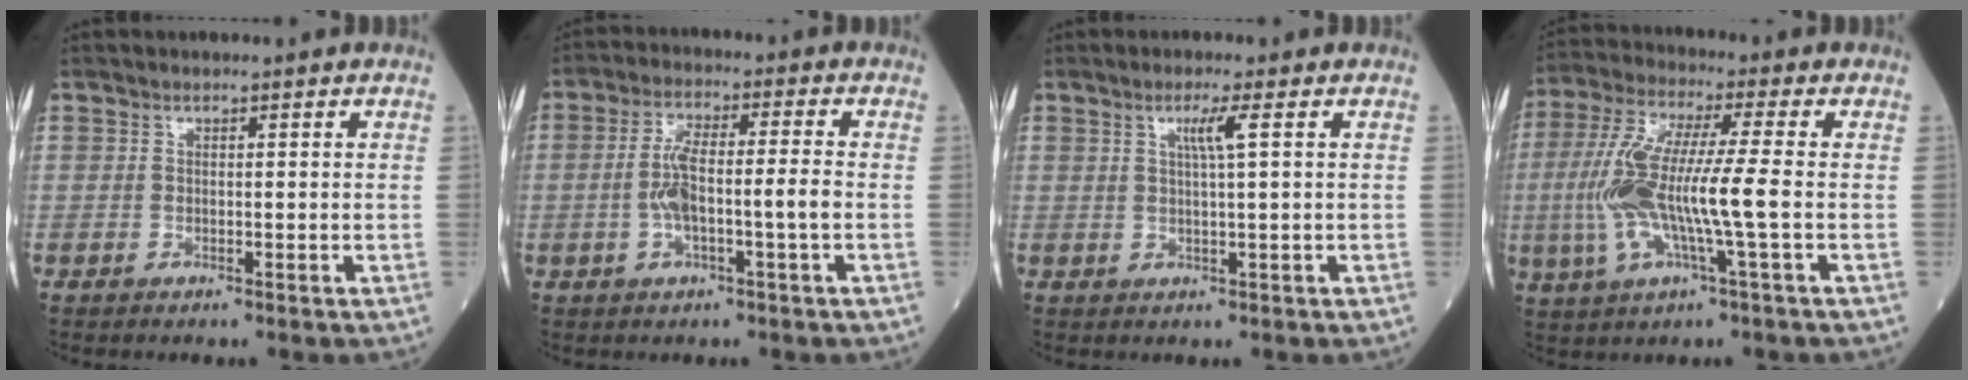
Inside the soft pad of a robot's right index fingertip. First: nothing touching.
{"total": 7.4, "force": [-1.2, 0.9, 7.2], "torque": [-0.147, 0.017, -0.024]}
{"total": 2.9, "force": [1.0, -0.6, 2.6], "torque": [-0.051, -0.001, 0.018]}
{"total": 13.1, "force": [-1.7, 0.8, 13.0], "torque": [-0.278, 0.004, -0.038]}